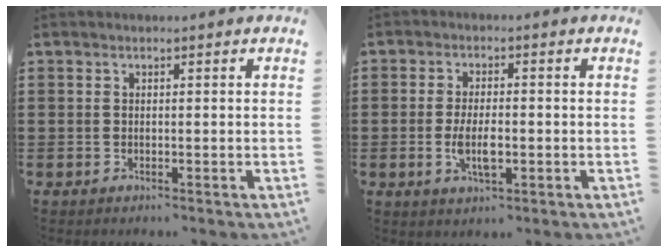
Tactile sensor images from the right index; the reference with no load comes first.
{"total": 5.2, "force": [-1.1, 1.9, 4.7], "torque": [-0.086, -0.004, -0.024]}